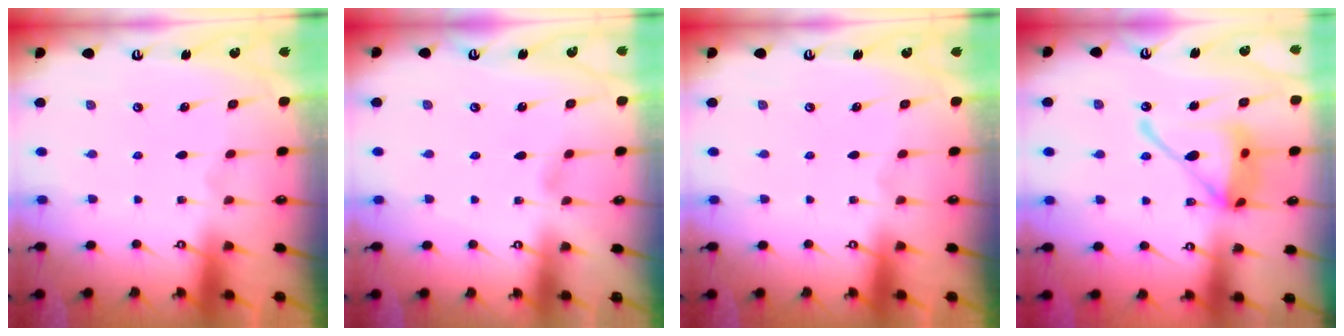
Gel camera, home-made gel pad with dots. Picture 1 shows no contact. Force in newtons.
{"total": 2.8, "press": 2.8, "slide": 0.3}
{"total": 0.0}
{"total": 18.4, "press": 18.3, "slide": 1.9}